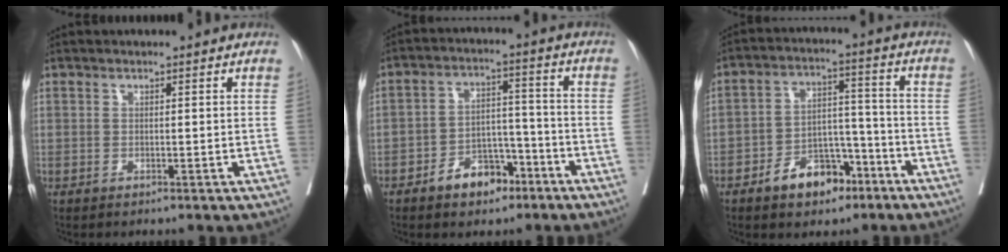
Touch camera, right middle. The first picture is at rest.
{"total": 7.4, "force": [-4.7, 4.3, 3.7], "torque": [-0.055, 0.021, -0.075]}
{"total": 8.9, "force": [-5.6, 5.1, 4.7], "torque": [-0.070, 0.023, -0.089]}